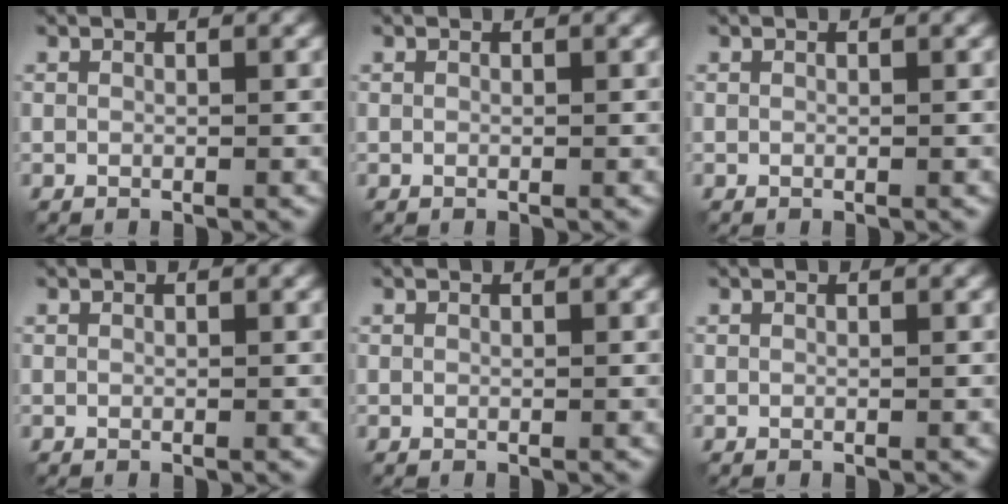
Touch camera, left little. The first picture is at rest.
{"total": 0.0}
{"total": 0.0}
{"total": 0.0}
{"total": 0.0}
{"total": 0.0}